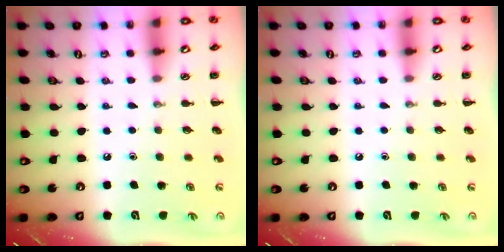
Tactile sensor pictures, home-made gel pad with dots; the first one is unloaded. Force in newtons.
{"total": 0.0}